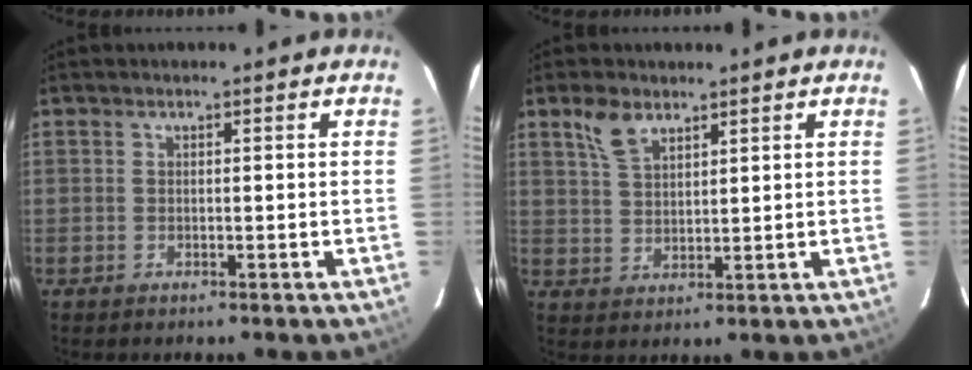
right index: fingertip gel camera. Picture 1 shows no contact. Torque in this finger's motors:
{"motor_torque": [0.11, 0.10, 0.08, 0.04]}